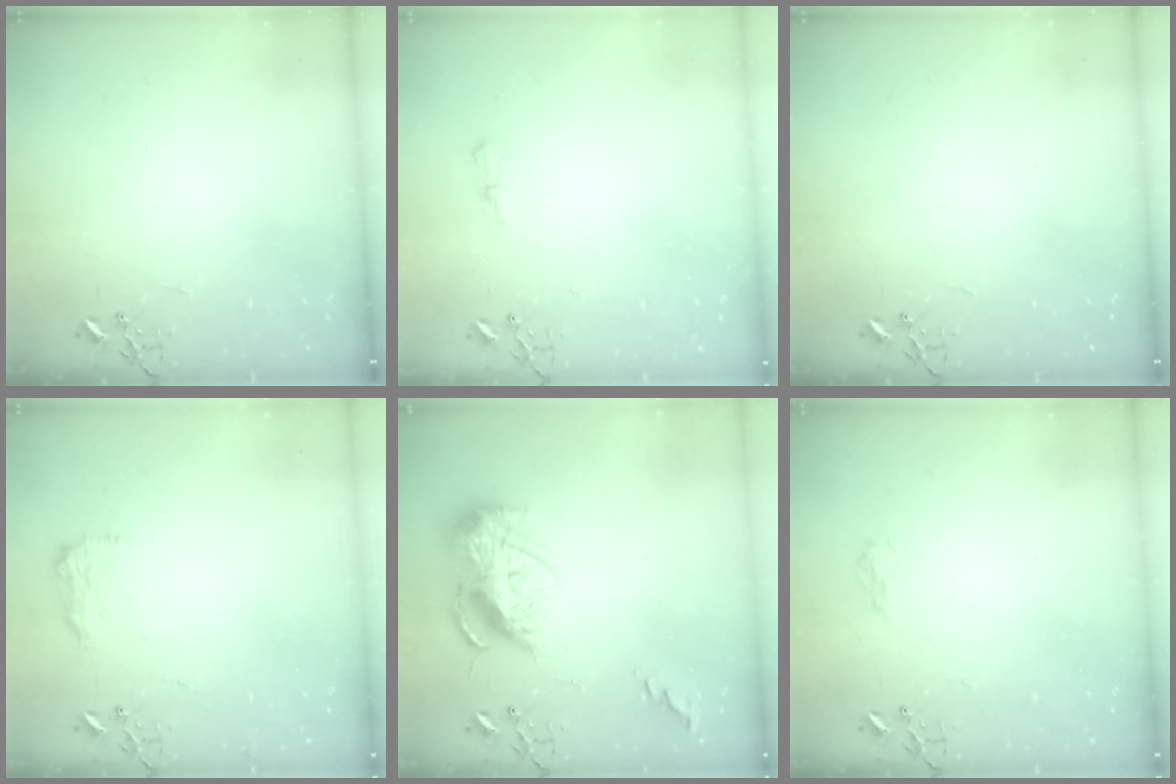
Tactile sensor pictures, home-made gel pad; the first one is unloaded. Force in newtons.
{"total": 6.1, "press": 6.1, "slide": 0.6}
{"total": 0.0}
{"total": 8.7, "press": 8.6, "slide": 0.5}
{"total": 15.6, "press": 15.6, "slide": 1.2}
{"total": 7.1, "press": 7.1, "slide": 0.8}